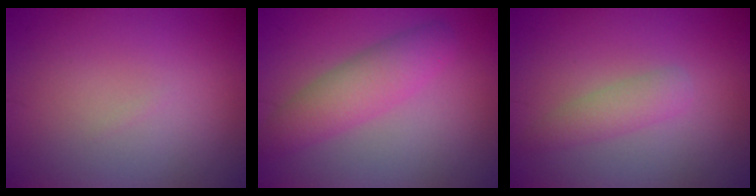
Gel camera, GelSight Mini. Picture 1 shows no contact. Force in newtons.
{"total": 4.0, "press": 4.0, "slide": 0.0}
{"total": 1.9, "press": 1.9, "slide": 0.1}